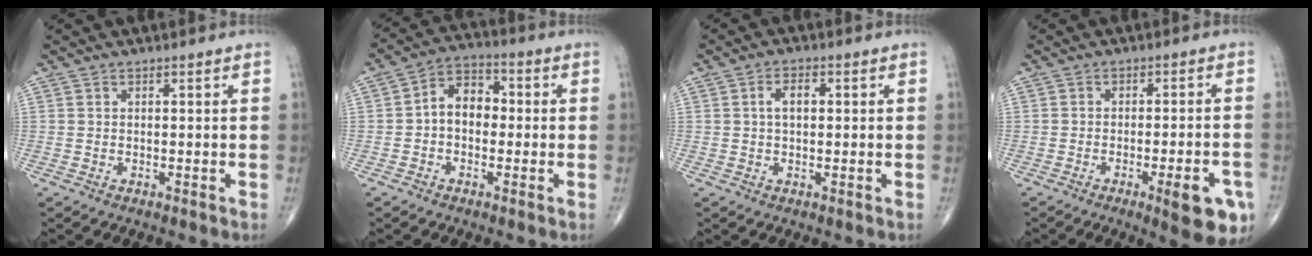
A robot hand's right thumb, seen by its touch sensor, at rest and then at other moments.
{"total": 7.6, "force": [-0.4, 5.4, 5.3], "torque": [-0.062, 0.029, -0.021]}
{"total": 3.4, "force": [0.5, 1.9, 2.8], "torque": [-0.046, 0.008, 0.006]}
{"total": 10.0, "force": [-4.5, 2.6, 8.5], "torque": [-0.096, 0.012, -0.054]}